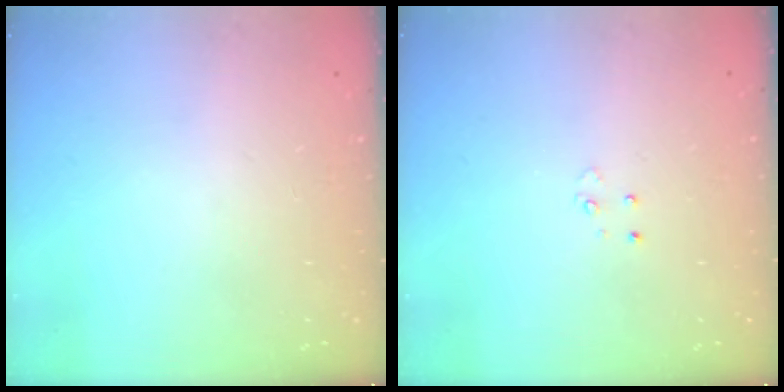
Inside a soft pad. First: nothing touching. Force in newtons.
{"total": 3.0, "press": 3.0, "slide": 0.4}